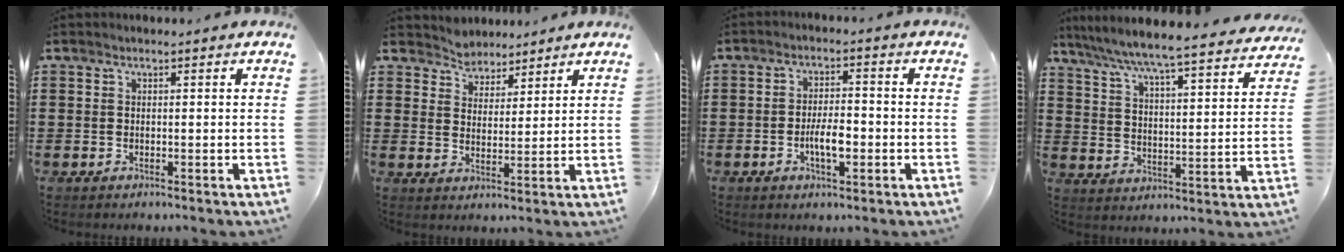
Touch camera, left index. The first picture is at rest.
{"total": 3.9, "force": [3.5, 1.5, -0.7], "torque": [-0.008, -0.012, 0.064]}
{"total": 4.9, "force": [-1.3, 1.8, 4.3], "torque": [-0.082, 0.006, -0.026]}
{"total": 5.7, "force": [5.4, -0.7, 1.7], "torque": [-0.060, -0.048, 0.085]}